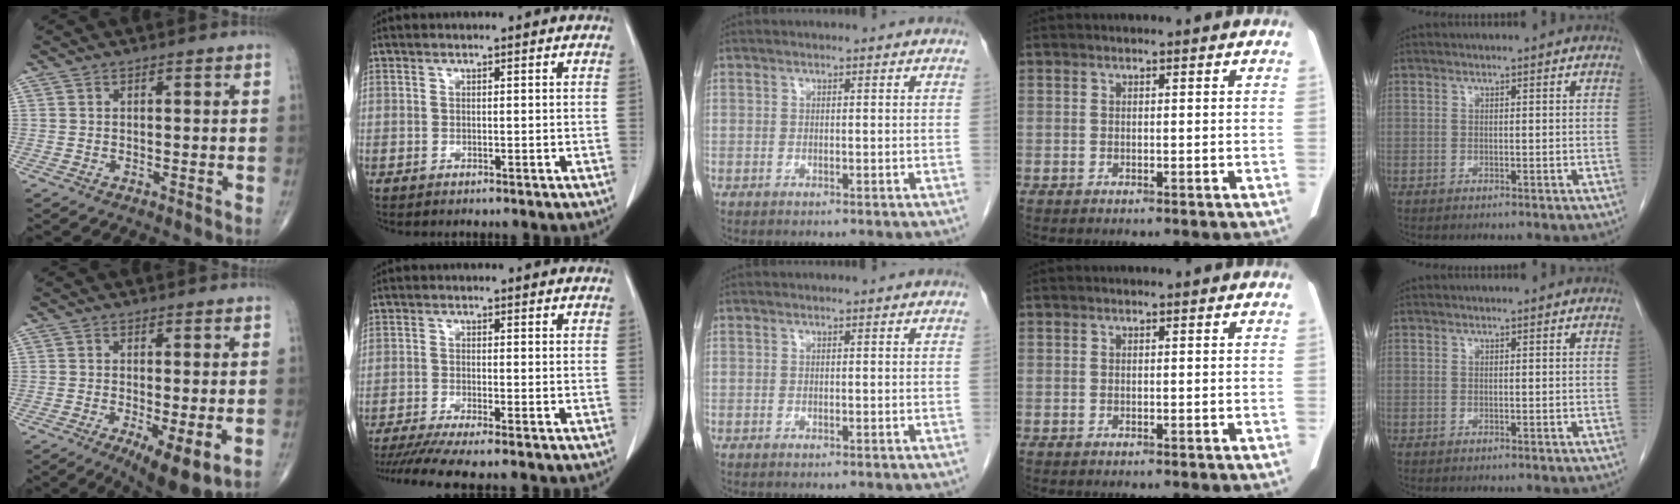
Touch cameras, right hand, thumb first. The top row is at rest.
{"thumb": {"total": 8.5, "force": [-2.5, 2.6, 7.7], "torque": [-0.120, -0.021, -0.036]}, "index": {"total": 7.3, "force": [-6.1, -0.5, 4.0], "torque": [-0.060, -0.016, -0.099]}}